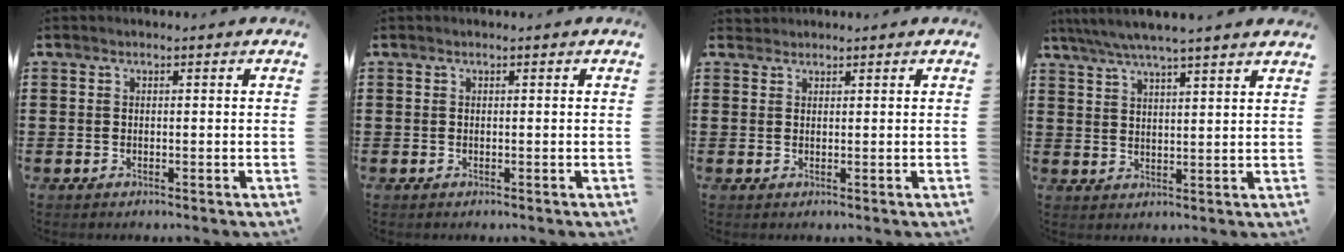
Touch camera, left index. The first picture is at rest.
{"total": 0.0}
{"total": 1.1, "force": [1.0, 0.3, 0.0], "torque": [-0.003, 0.001, 0.021]}
{"total": 4.8, "force": [4.3, -0.3, 2.2], "torque": [-0.056, -0.018, 0.074]}